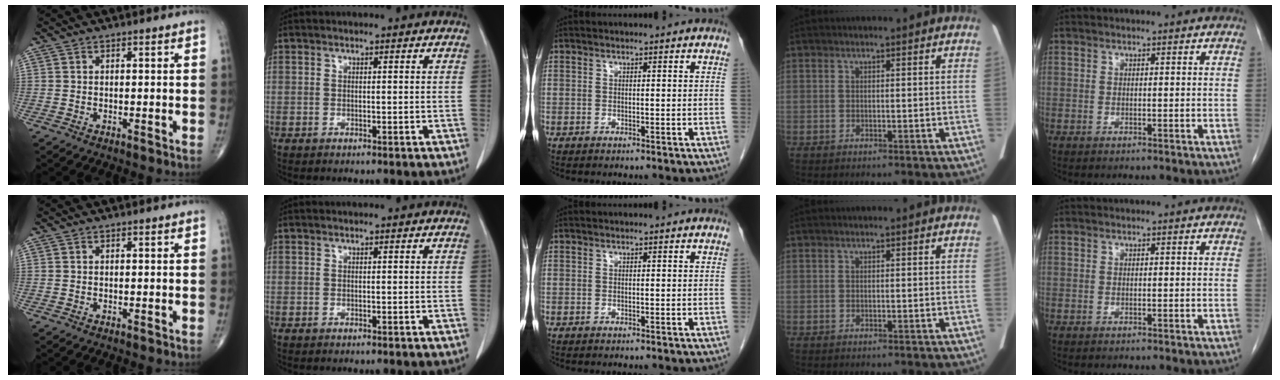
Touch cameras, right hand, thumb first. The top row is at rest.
{}